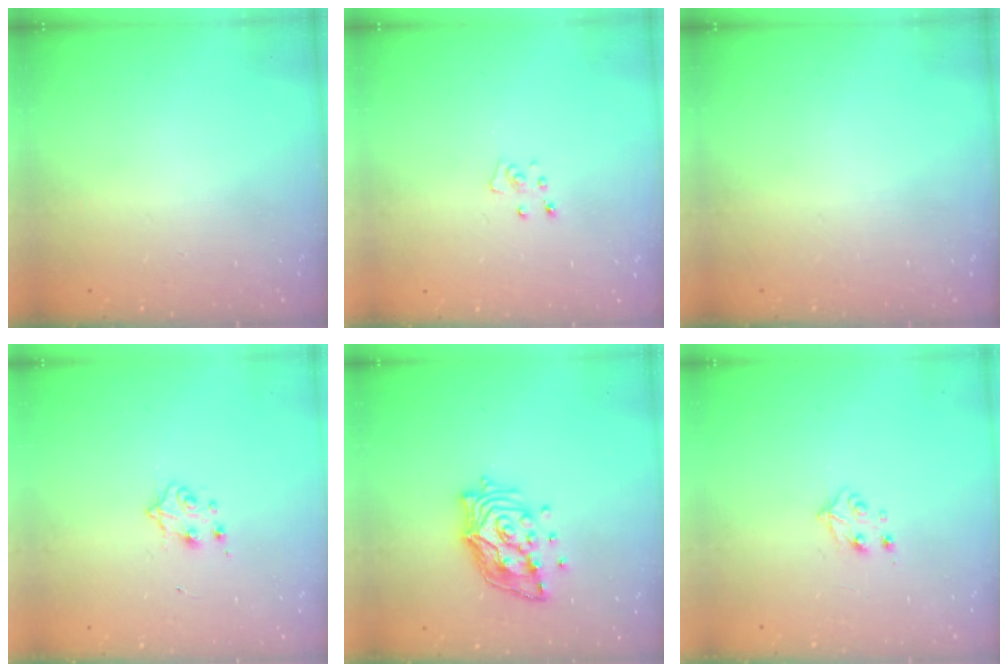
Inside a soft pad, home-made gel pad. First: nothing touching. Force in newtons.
{"total": 2.8, "press": 2.8, "slide": 0.2}
{"total": 0.0}
{"total": 4.1, "press": 4.0, "slide": 0.6}
{"total": 13.4, "press": 13.3, "slide": 1.3}
{"total": 4.2, "press": 4.1, "slide": 0.8}